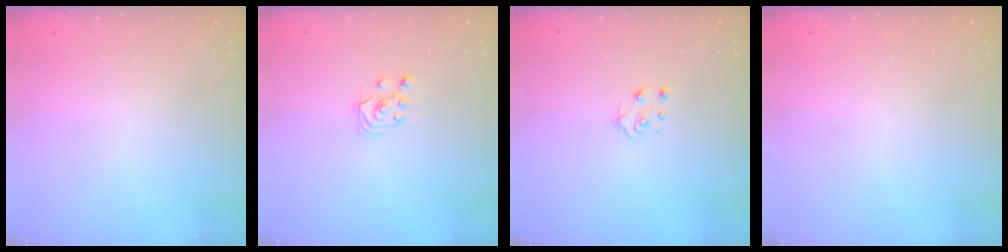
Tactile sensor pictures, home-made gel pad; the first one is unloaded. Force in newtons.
{"total": 2.6, "press": 2.6, "slide": 0.3}
{"total": 4.3, "press": 4.3, "slide": 0.5}
{"total": 0.0}